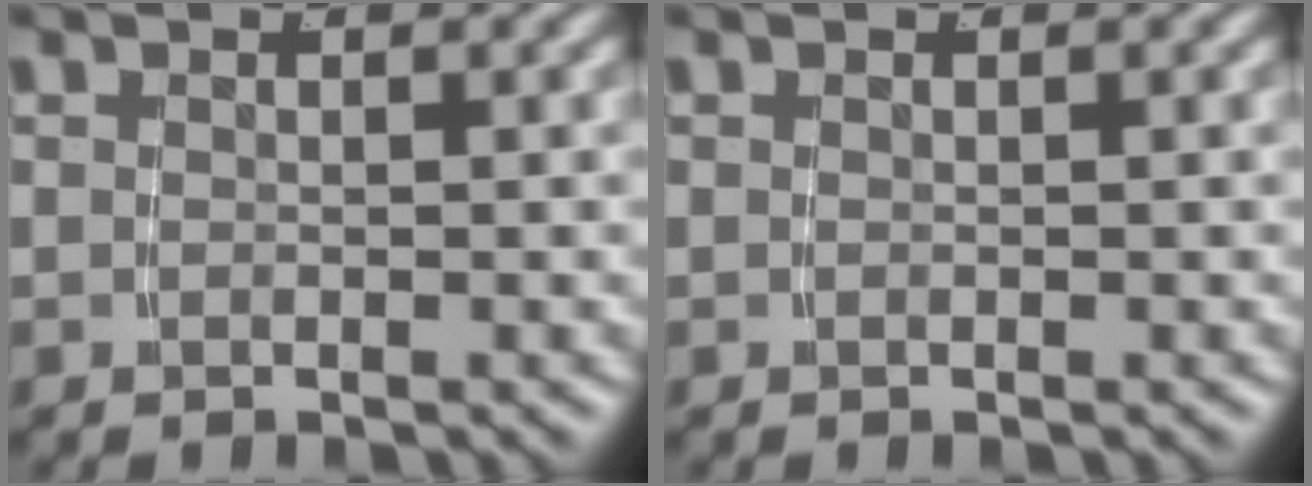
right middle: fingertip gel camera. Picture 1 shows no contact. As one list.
[{"total": 0.0}]